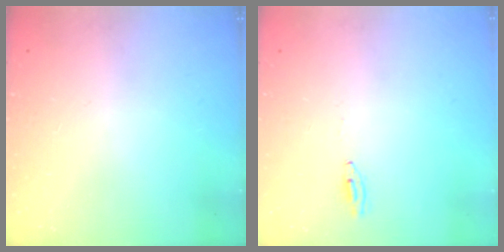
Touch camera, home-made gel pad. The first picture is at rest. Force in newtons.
{"total": 2.0, "press": 2.0, "slide": 0.2}